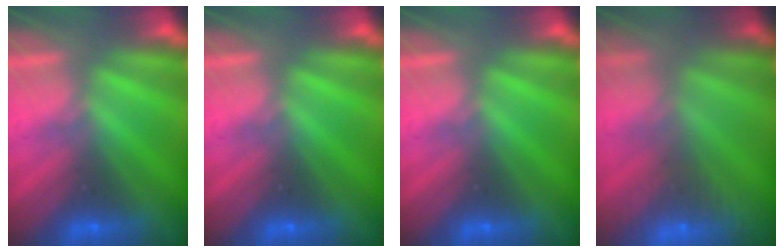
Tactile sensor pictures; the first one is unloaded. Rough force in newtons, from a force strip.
{"total": 0.0}
{"total": 0.0}
{"total": 8.0}